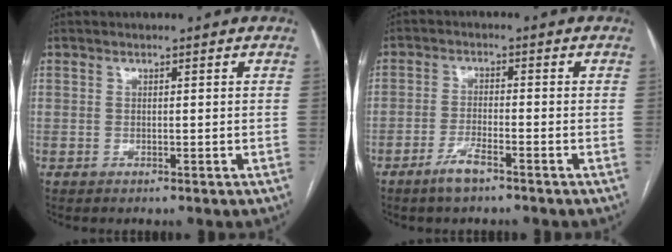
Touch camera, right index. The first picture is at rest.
{"total": 3.9, "force": [-2.8, 0.6, 2.7], "torque": [-0.055, -0.002, -0.053]}